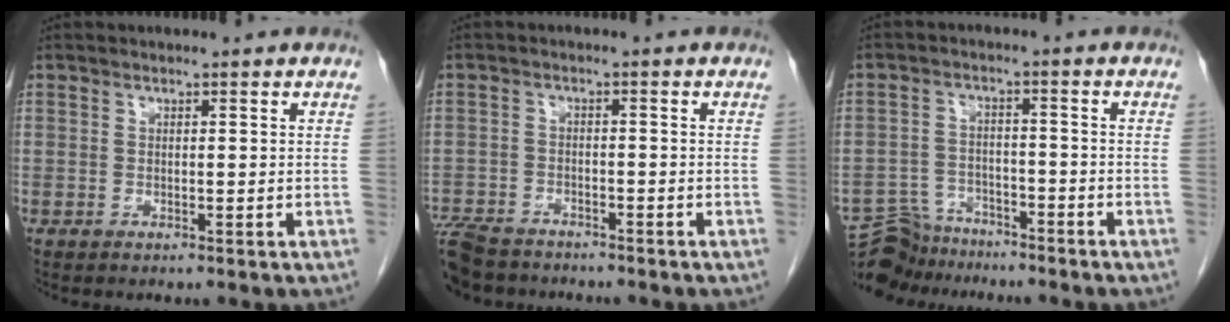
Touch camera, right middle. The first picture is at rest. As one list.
[{"total": 10.5, "force": [-8.8, 4.2, 4.1], "torque": [-0.098, -0.016, -0.141]}, {"total": 7.4, "force": [-6.8, 2.8, 0.0], "torque": [-0.002, 0.007, -0.120]}]